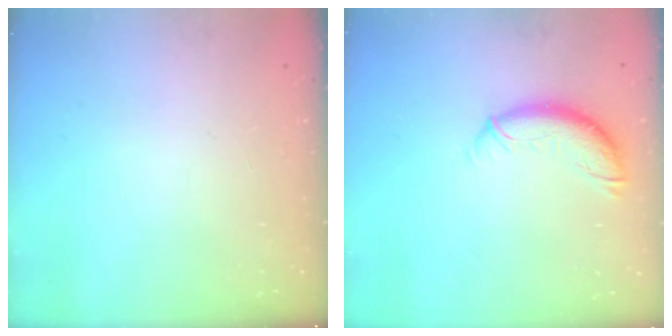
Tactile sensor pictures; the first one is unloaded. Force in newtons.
{"total": 10.3, "press": 10.3, "slide": 0.8}